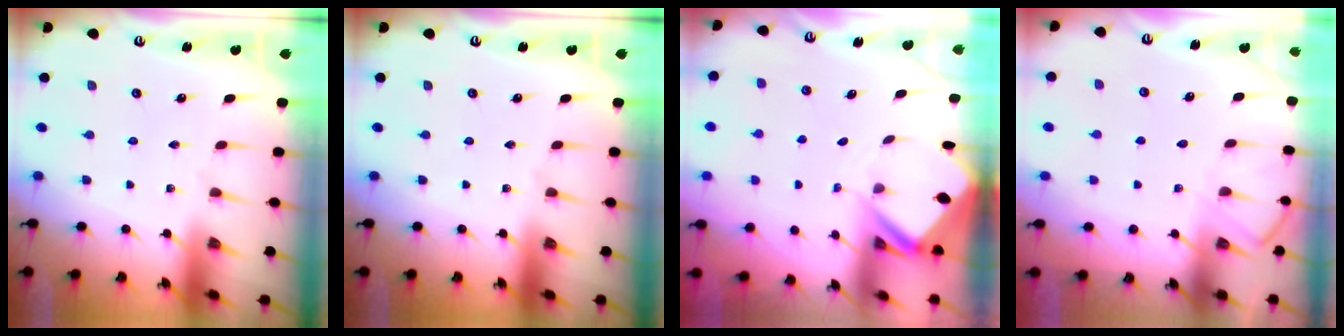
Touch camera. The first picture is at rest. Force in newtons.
{"total": 0.0}
{"total": 2.6, "press": 2.6, "slide": 0.1}
{"total": 5.1, "press": 5.1, "slide": 0.5}